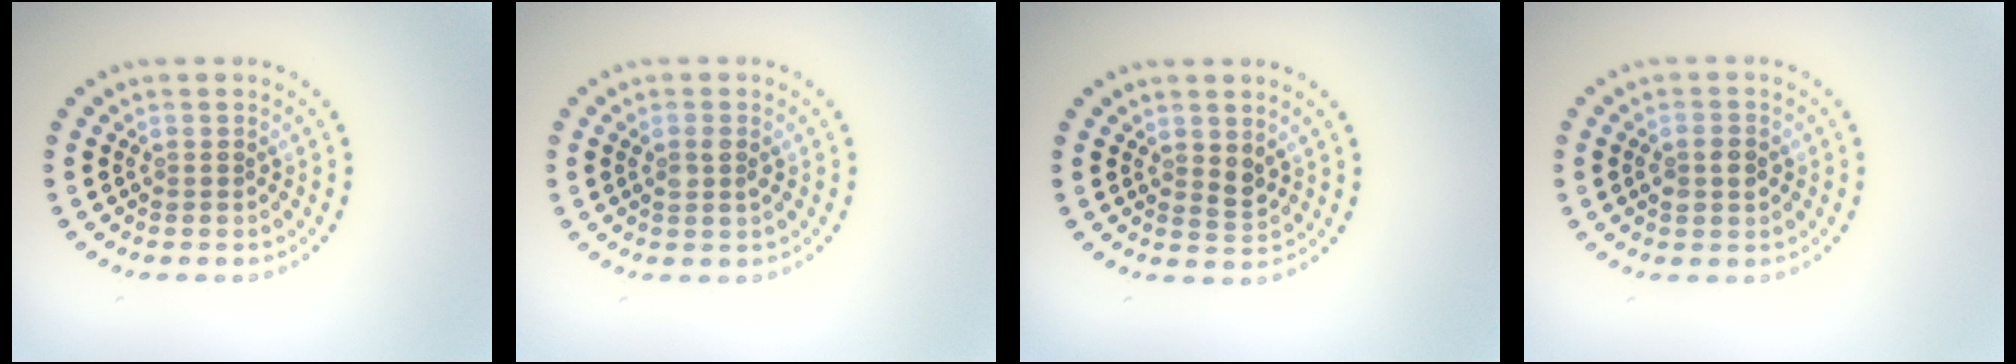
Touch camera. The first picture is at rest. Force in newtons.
{"total": 1.3, "press": 1.1, "slide": 0.6}
{"total": 1.3, "press": 1.1, "slide": 0.6}
{"total": 1.4, "press": 1.4, "slide": 0.1}